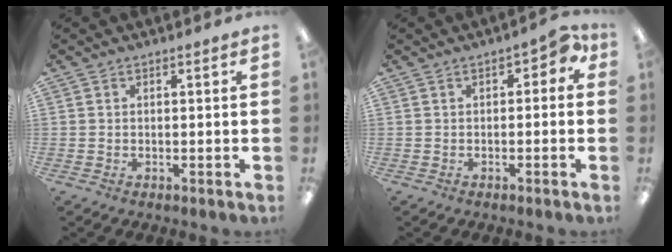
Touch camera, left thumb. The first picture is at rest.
{"total": 3.5, "force": [0.0, 2.2, 2.8], "torque": [-0.035, 0.006, -0.004]}